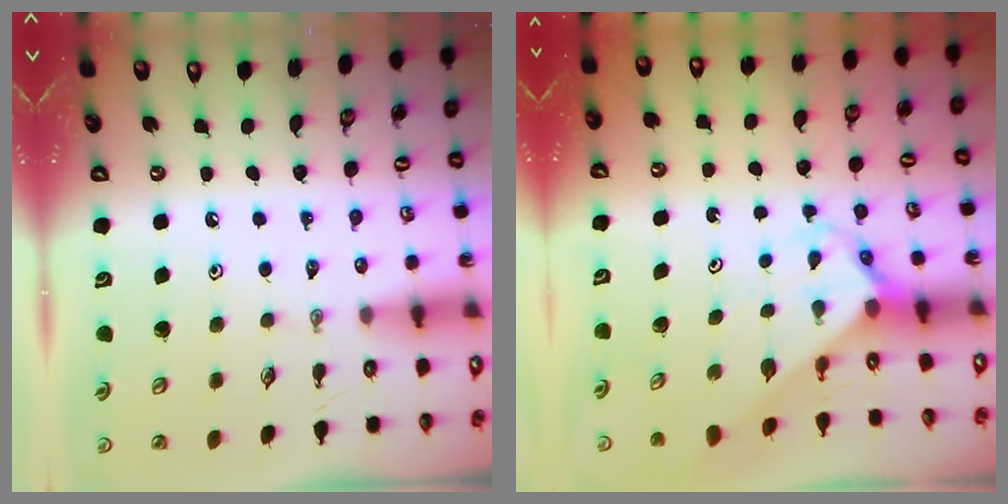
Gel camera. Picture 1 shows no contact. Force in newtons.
{"total": 2.2, "press": 2.2, "slide": 0.1}